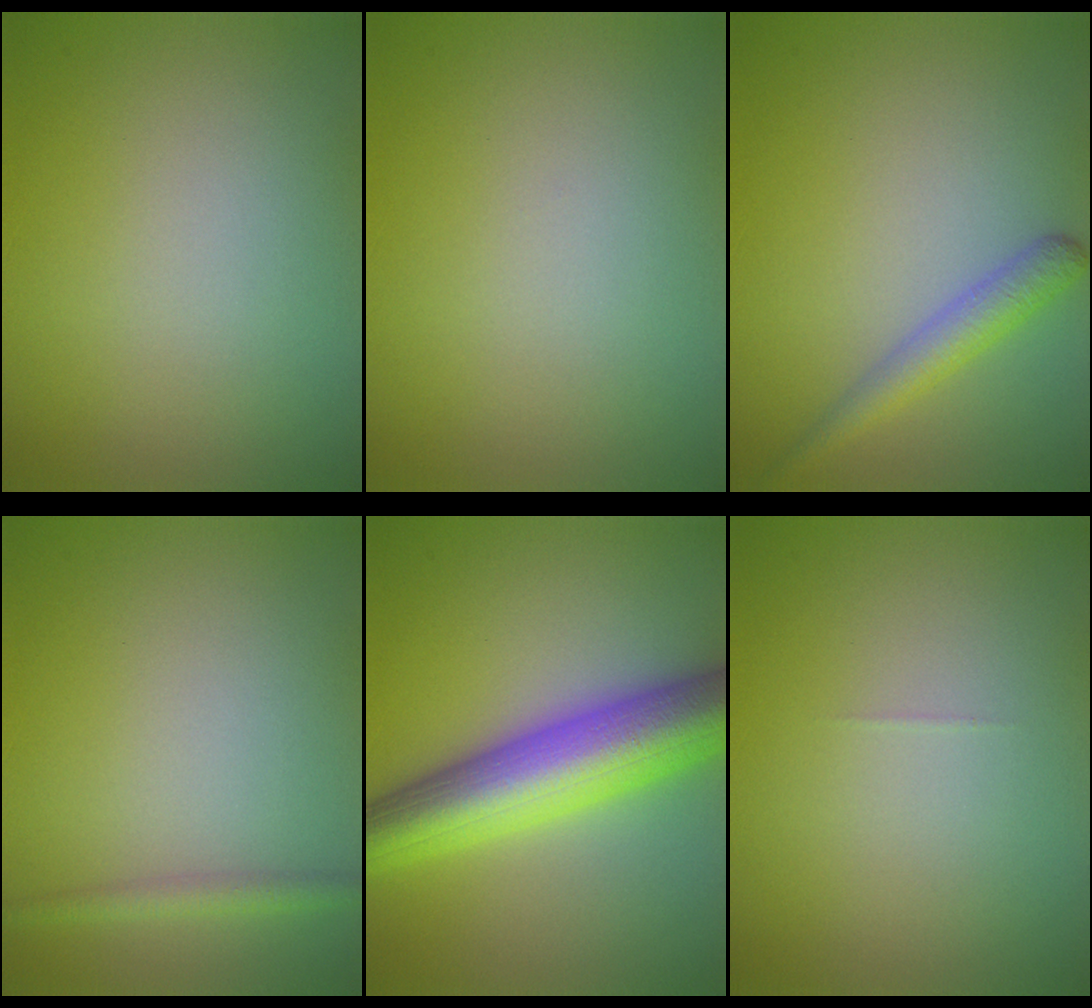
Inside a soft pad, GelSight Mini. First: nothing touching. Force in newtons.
{"total": 0.0}
{"total": 2.5, "press": 2.5, "slide": 0.1}
{"total": 1.5, "press": 1.5, "slide": 0.0}
{"total": 9.8, "press": 9.8, "slide": 0.2}
{"total": 0.0}